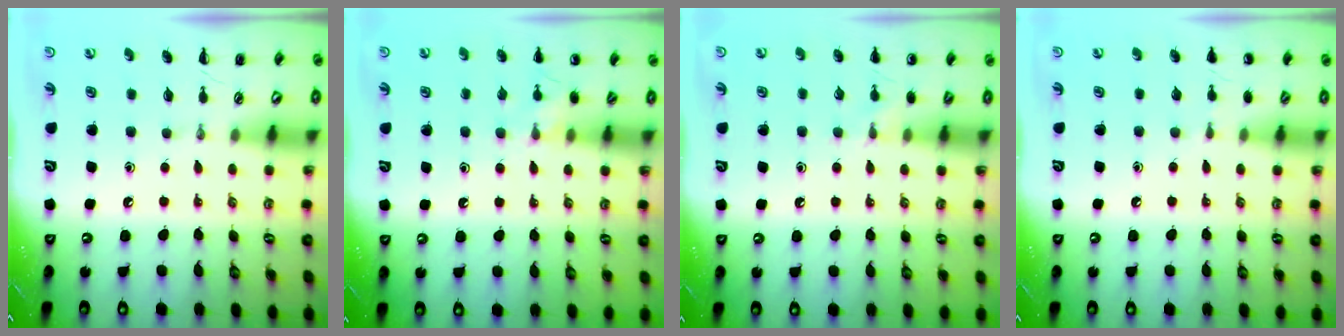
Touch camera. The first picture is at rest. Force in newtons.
{"total": 7.4, "press": 7.1, "slide": 2.0}
{"total": 7.0, "press": 6.7, "slide": 1.9}
{"total": 4.0, "press": 3.9, "slide": 1.1}